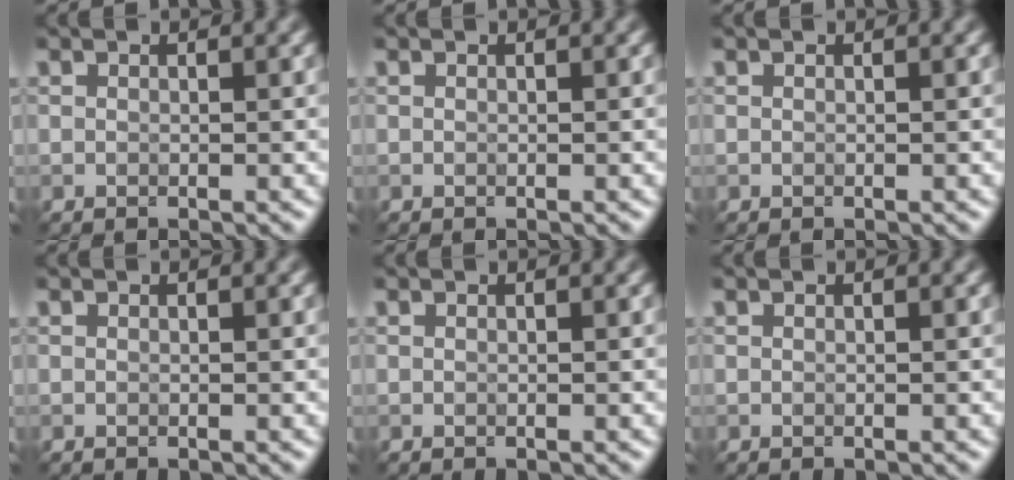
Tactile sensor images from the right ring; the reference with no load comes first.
{"total": 0.0}
{"total": 0.0}
{"total": 0.0}
{"total": 0.0}
{"total": 0.0}